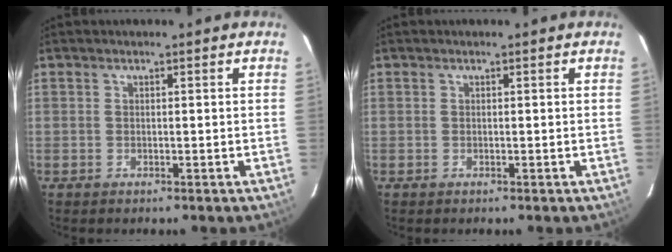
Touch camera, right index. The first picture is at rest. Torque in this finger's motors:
{"motor_torque": [0.00, 0.00, 0.00, 0.01]}